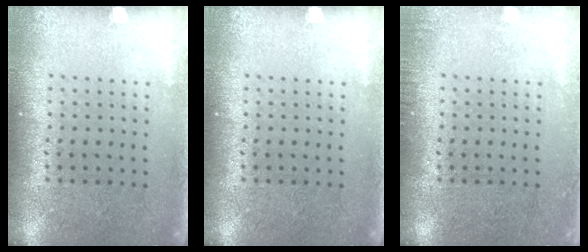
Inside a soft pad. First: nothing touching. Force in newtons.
{"total": 0.0}
{"total": 1.1, "press": 1.0, "slide": 0.2}